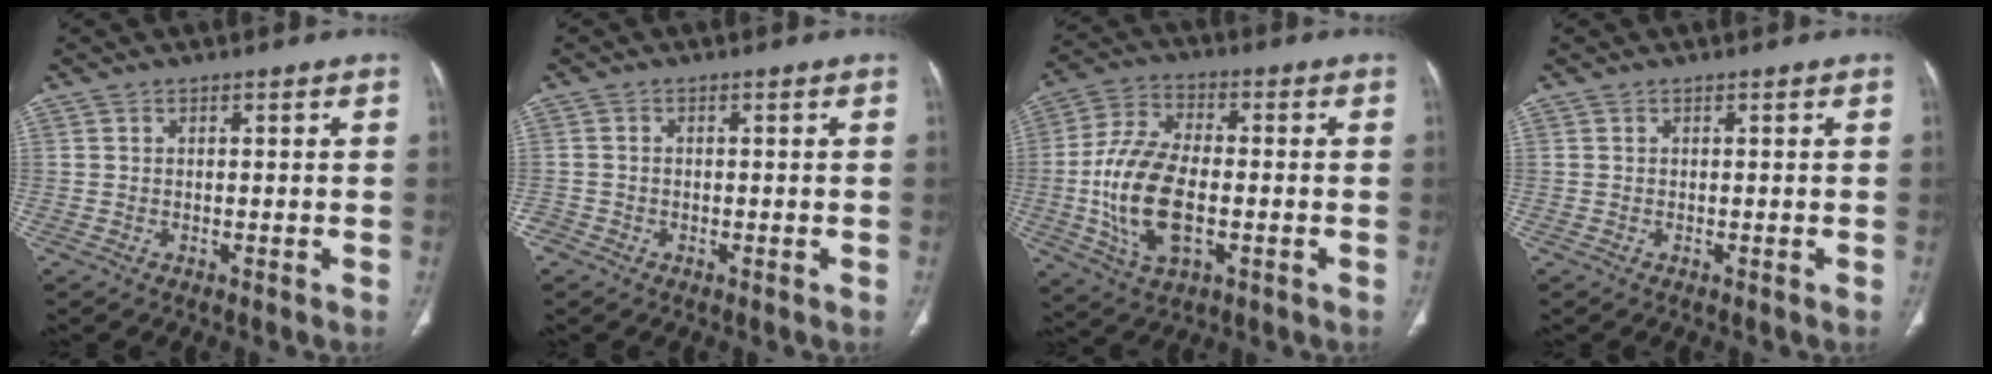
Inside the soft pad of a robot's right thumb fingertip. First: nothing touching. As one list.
[{"total": 1.8, "force": [-1.0, 1.5, 0.2], "torque": [-0.001, 0.007, -0.022]}, {"total": 17.0, "force": [-2.6, 9.2, 14.1], "torque": [-0.282, 0.013, -0.042]}, {"total": 0.0}]